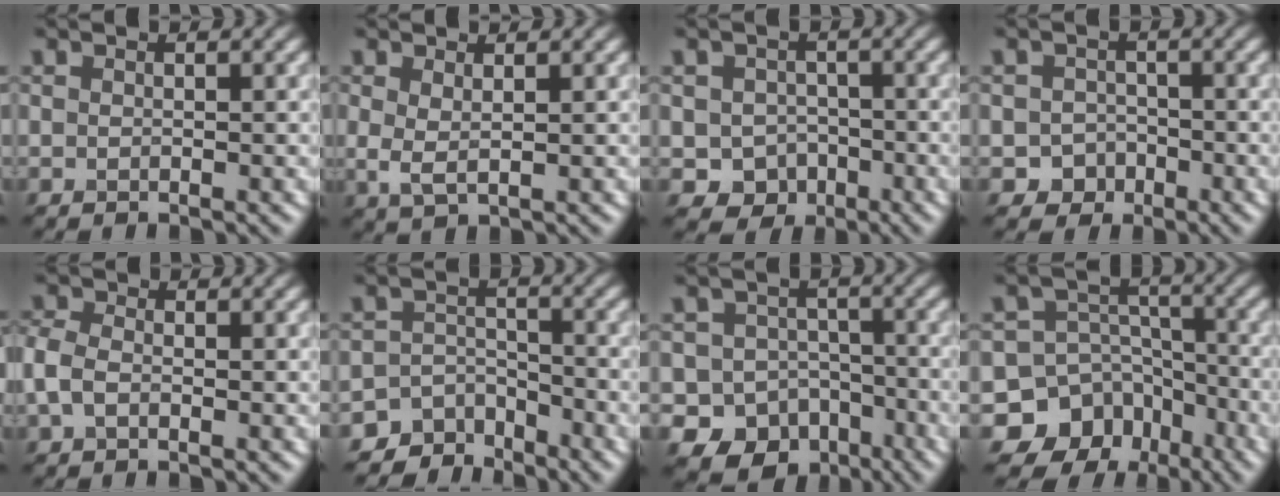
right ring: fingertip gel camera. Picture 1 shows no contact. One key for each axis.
{"total": 1.8, "fx": 0.8, "fy": 0.6, "fz": 1.5, "tx": -0.036, "ty": -0.005, "tz": 0.016}
{"total": 3.5, "fx": -1.0, "fy": 3.2, "fz": 1.2, "tx": -0.017, "ty": -0.008, "tz": -0.018}
{"total": 2.3, "fx": -0.9, "fy": 2.0, "fz": 0.4, "tx": 0.003, "ty": 0.002, "tz": -0.016}
{"total": 2.6, "fx": -0.4, "fy": 1.8, "fz": 1.8, "tx": -0.050, "ty": 0.006, "tz": -0.018}
{"total": 4.5, "fx": -3.8, "fy": 2.4, "fz": 0.2, "tx": 0.014, "ty": -0.002, "tz": -0.063}
{"total": 11.9, "fx": -7.0, "fy": 9.1, "fz": 3.0, "tx": -0.029, "ty": -0.036, "tz": -0.118}
{"total": 13.4, "fx": -7.7, "fy": 10.8, "fz": 2.3, "tx": -0.051, "ty": -0.031, "tz": -0.136}